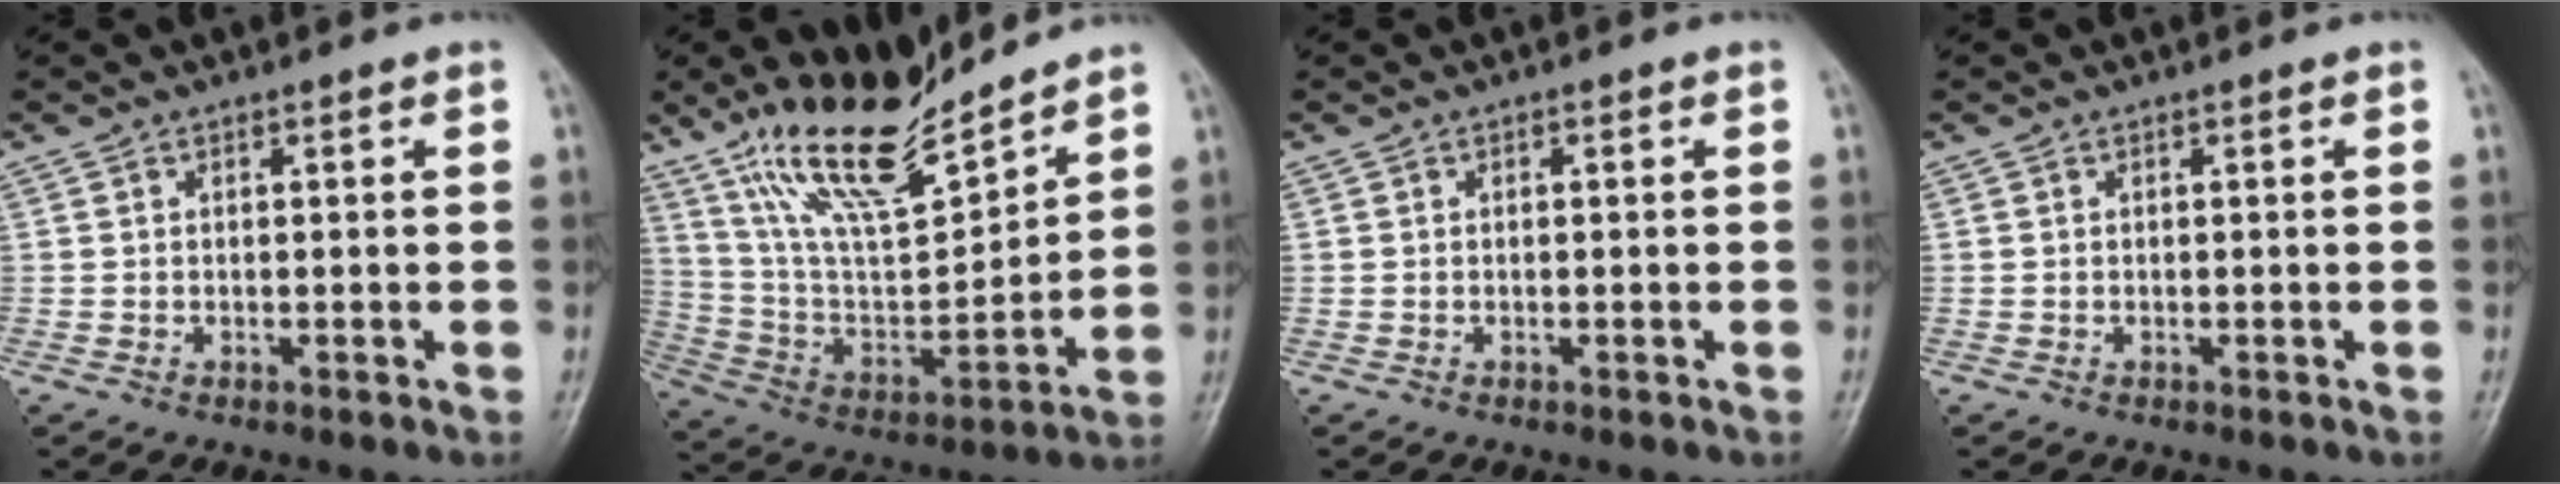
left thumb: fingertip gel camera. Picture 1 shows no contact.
{"total": 17.8, "force": [14.5, 4.5, 9.3], "torque": [-0.140, -0.077, 0.279]}
{"total": 0.0}
{"total": 0.0}